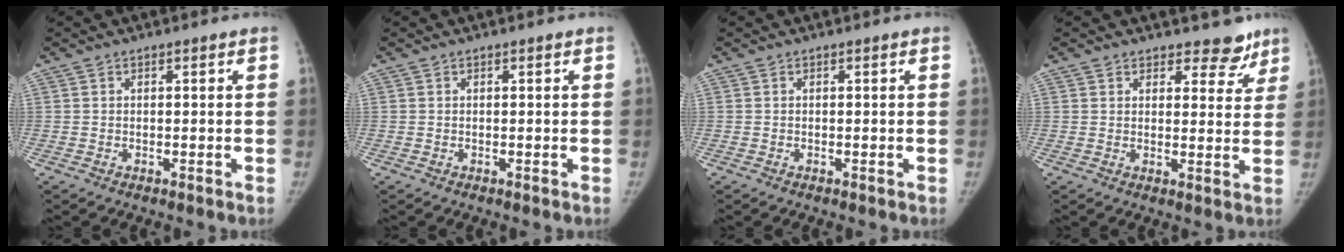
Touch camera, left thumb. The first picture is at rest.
{"total": 0.0}
{"total": 0.0}
{"total": 6.1, "force": [4.9, 3.4, 1.4], "torque": [0.024, -0.032, 0.059]}